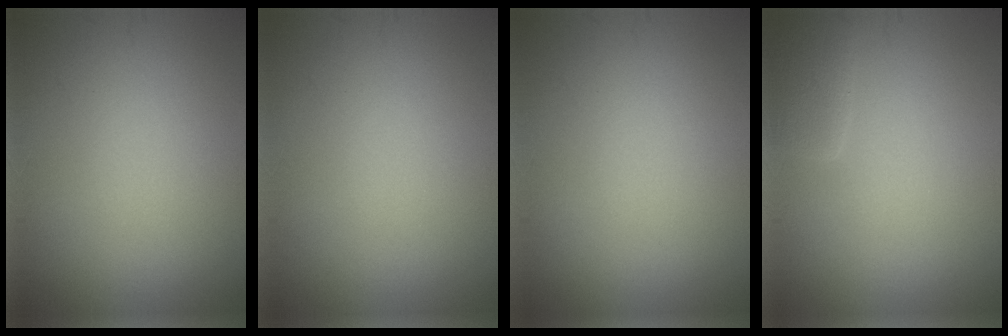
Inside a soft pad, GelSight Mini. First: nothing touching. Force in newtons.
{"total": 0.0}
{"total": 0.0}
{"total": 1.9, "press": 1.8, "slide": 0.3}